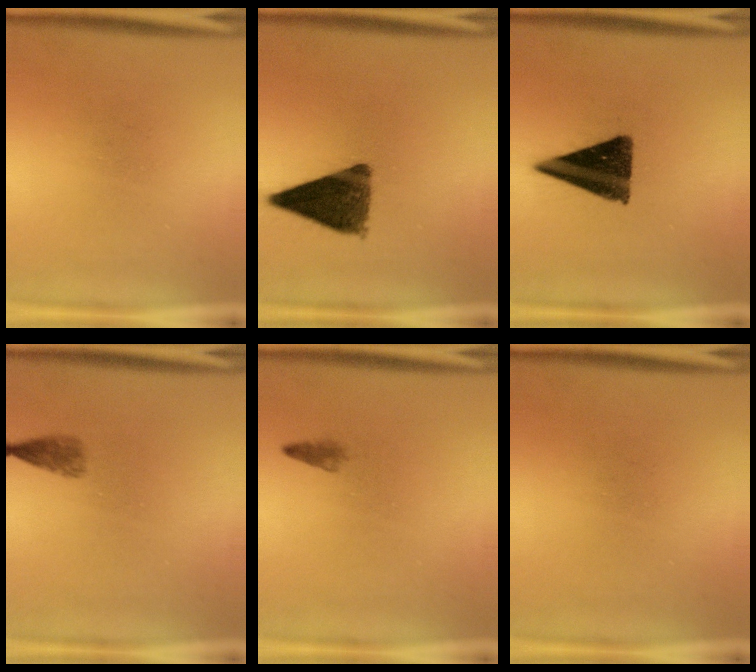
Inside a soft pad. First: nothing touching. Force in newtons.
{"total": 11.0}
{"total": 13.0}
{"total": 1.8}
{"total": 0.9}
{"total": 0.0}